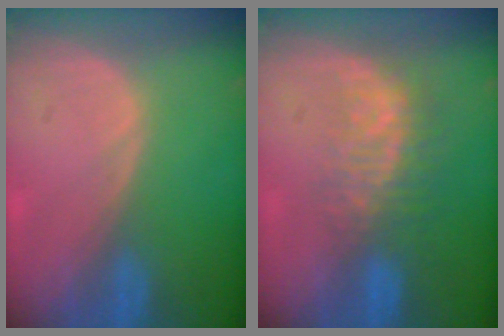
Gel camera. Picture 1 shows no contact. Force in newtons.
{"total": 7.9, "press": 6.9, "slide": 4.0}